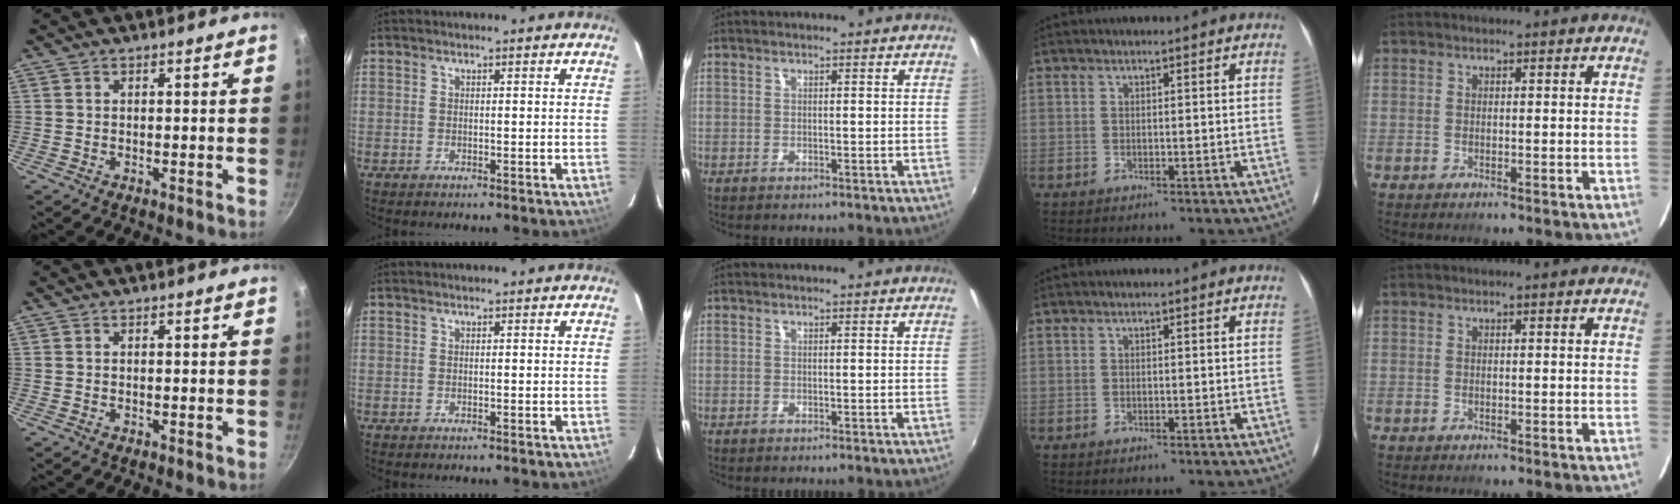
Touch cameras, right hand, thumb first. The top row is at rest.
{}